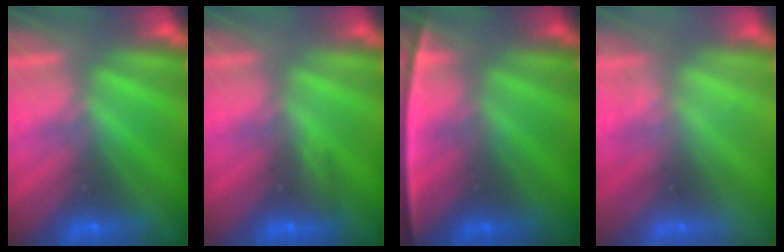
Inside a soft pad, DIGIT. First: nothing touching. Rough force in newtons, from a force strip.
{"total": 3.0}
{"total": 2.4}
{"total": 2.1}